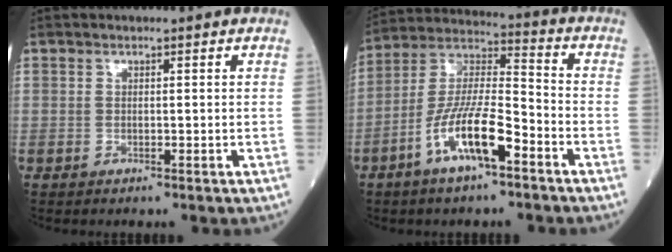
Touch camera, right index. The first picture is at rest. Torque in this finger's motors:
{"motor_torque": [1.25, -0.89, 0.61, 0.21]}